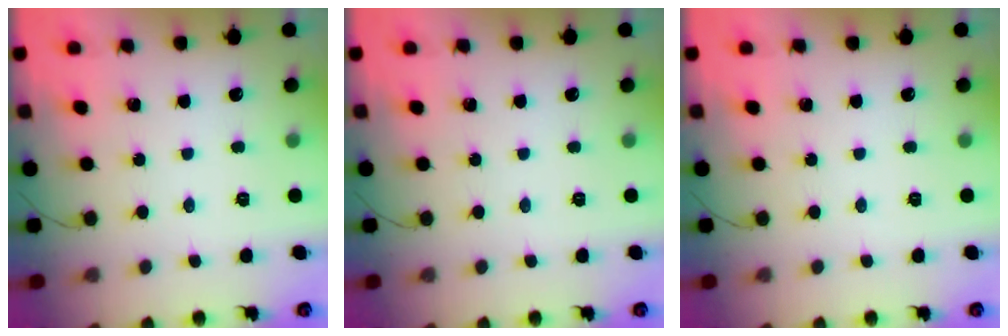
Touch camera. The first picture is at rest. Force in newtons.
{"total": 0.0}
{"total": 0.0}